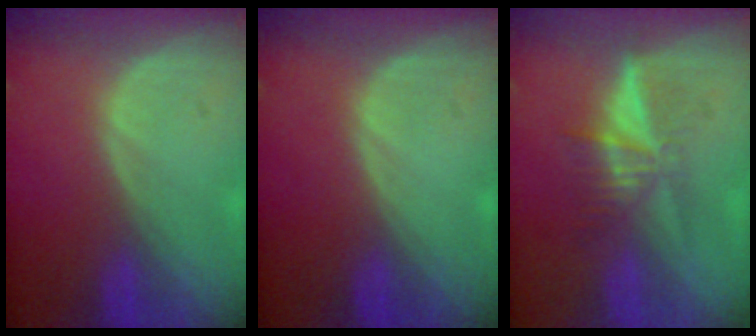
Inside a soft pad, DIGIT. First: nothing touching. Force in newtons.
{"total": 0.0}
{"total": 5.1, "press": 4.9, "slide": 1.5}